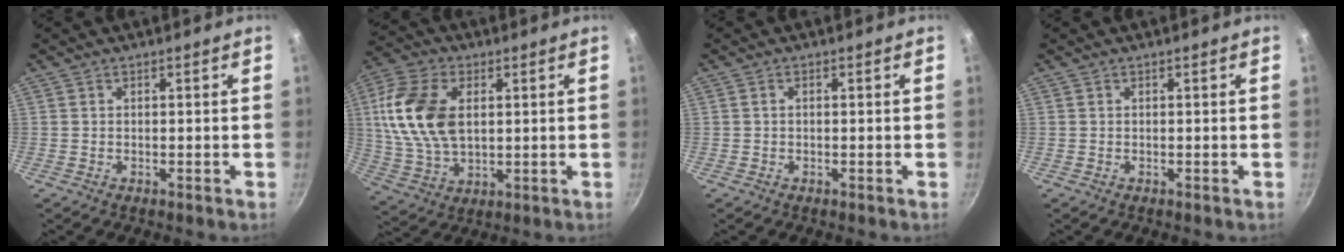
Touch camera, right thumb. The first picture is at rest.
{"total": 16.0, "force": [2.8, 10.0, 12.2], "torque": [-0.229, -0.001, 0.054]}
{"total": 0.7, "force": [0.0, 0.4, 0.5], "torque": [-0.010, 0.006, 0.000]}
{"total": 0.0}